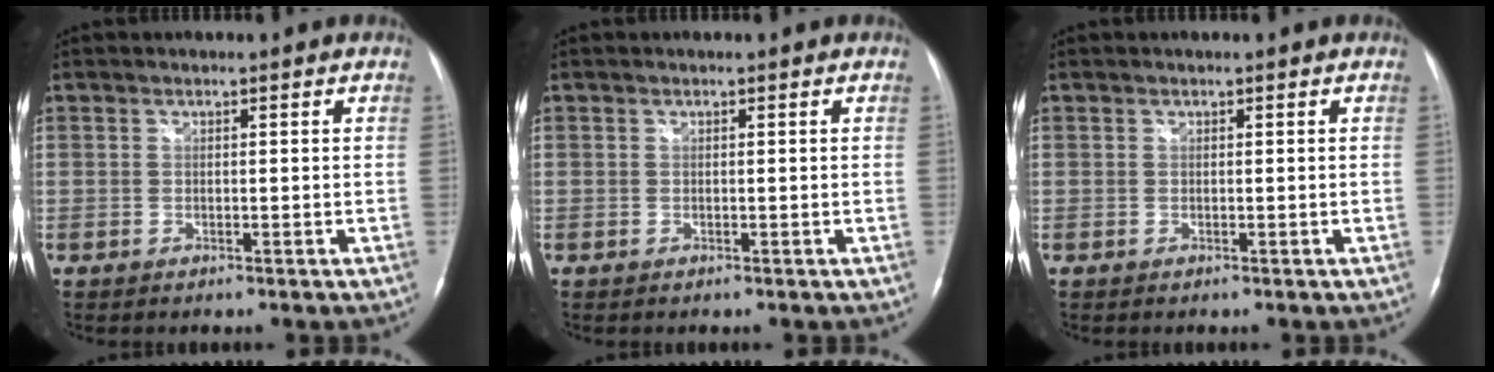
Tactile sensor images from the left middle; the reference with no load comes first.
{"total": 0.0}
{"total": 0.0}